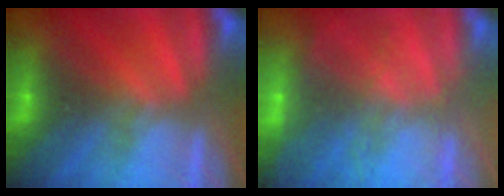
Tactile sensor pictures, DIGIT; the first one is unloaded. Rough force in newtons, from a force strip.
{"total": 5.9}